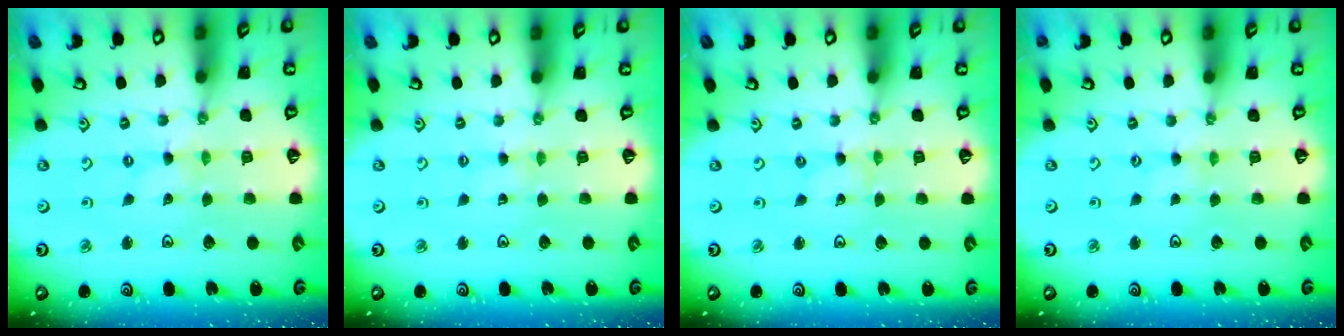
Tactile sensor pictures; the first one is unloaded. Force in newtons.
{"total": 1.5, "press": 1.5, "slide": 0.3}
{"total": 0.0}
{"total": 0.0}